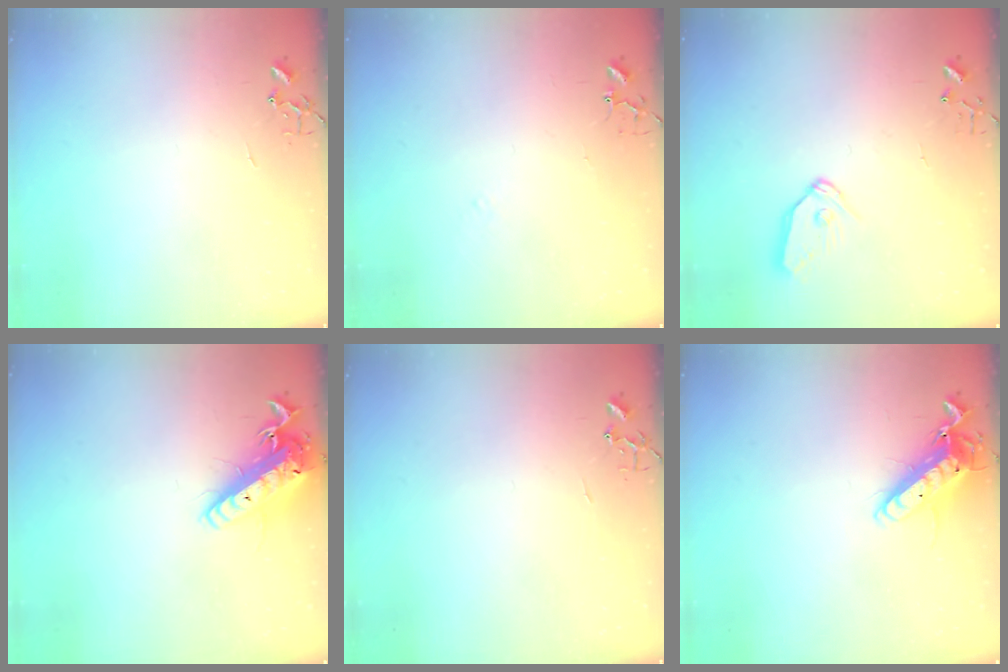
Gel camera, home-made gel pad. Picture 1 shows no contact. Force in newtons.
{"total": 5.7, "press": 5.6, "slide": 0.7}
{"total": 8.9, "press": 8.8, "slide": 0.6}
{"total": 16.1, "press": 15.8, "slide": 3.2}
{"total": 0.0}
{"total": 13.6, "press": 13.4, "slide": 2.0}